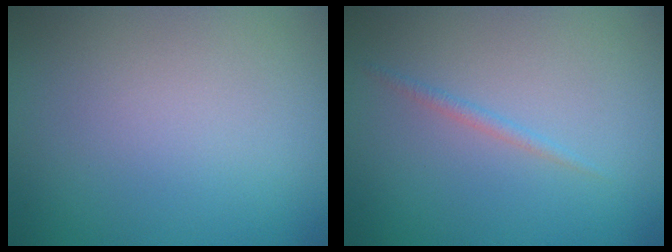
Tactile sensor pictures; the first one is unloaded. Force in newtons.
{"total": 0.8, "press": 0.8, "slide": 0.1}